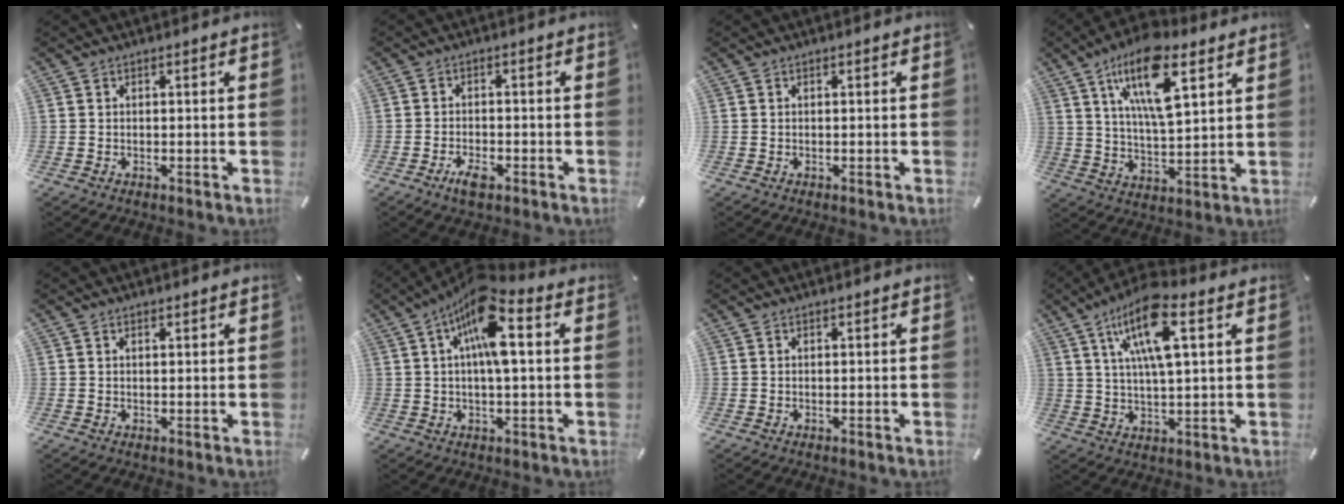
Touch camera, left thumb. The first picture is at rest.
{"total": 3.7, "force": [-2.4, 1.7, 2.3], "torque": [-0.049, 0.007, -0.045]}
{"total": 0.0}
{"total": 16.1, "force": [9.0, 6.3, 11.8], "torque": [-0.224, -0.024, 0.149]}
{"total": 0.5, "force": [0.3, 0.3, 0.2], "torque": [-0.004, 0.000, 0.007]}
{"total": 12.5, "force": [3.4, 4.4, 11.1], "torque": [-0.196, -0.006, 0.059]}
{"total": 0.0}
{"total": 13.4, "force": [5.9, 4.1, 11.3], "torque": [-0.220, -0.006, 0.097]}